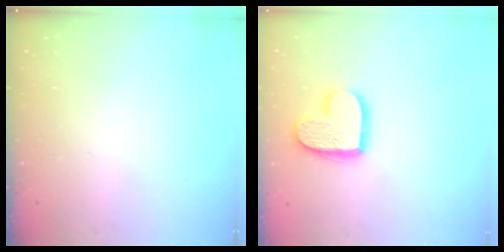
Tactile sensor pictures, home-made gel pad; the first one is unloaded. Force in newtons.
{"total": 13.8, "press": 13.8, "slide": 0.9}